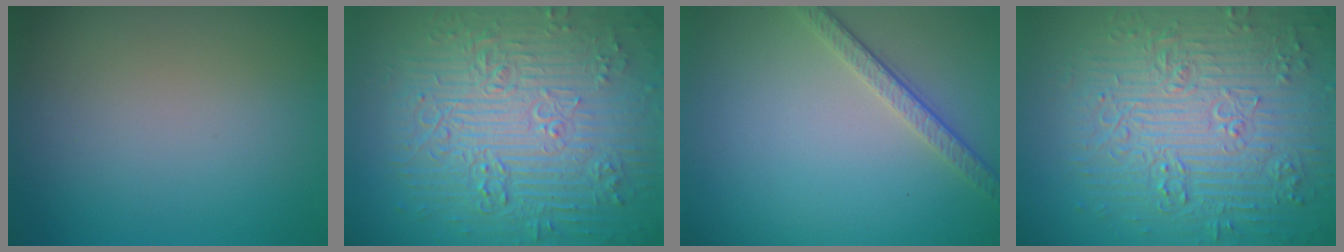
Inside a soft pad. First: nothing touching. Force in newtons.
{"total": 11.4, "press": 7.6, "slide": 8.5}
{"total": 2.6, "press": 2.0, "slide": 1.7}
{"total": 9.1, "press": 6.6, "slide": 6.3}